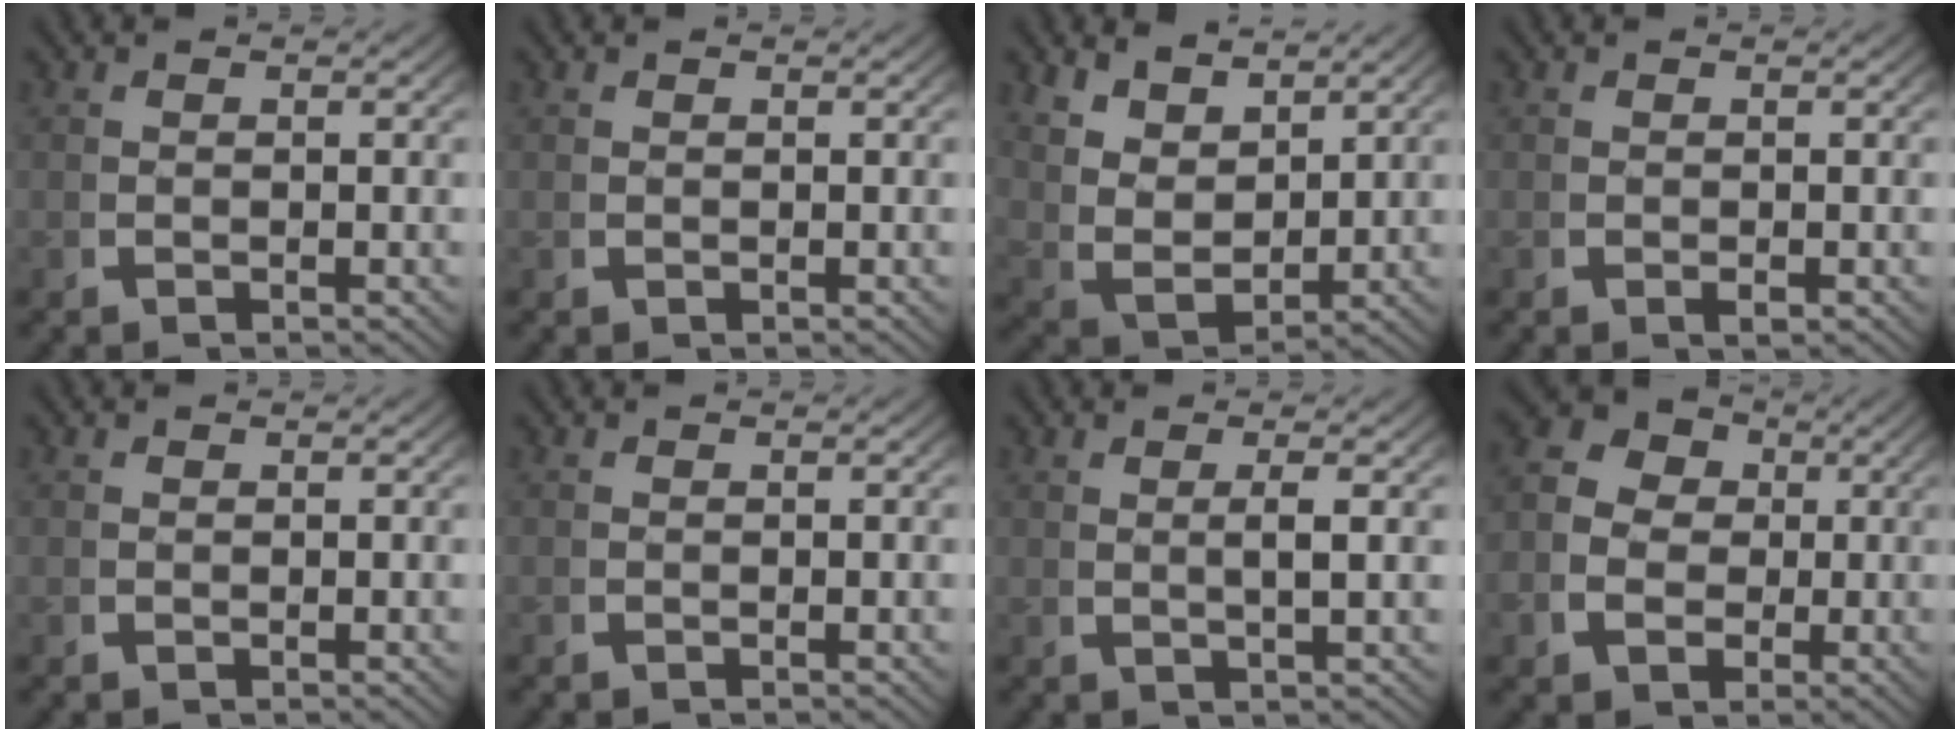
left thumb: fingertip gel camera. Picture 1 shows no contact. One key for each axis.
{"total": 0.0}
{"total": 6.1, "fx": 2.0, "fy": 4.1, "fz": 4.1, "tx": -0.106, "ty": -0.020, "tz": 0.047}
{"total": 0.6, "fx": 0.0, "fy": 0.3, "fz": 0.5, "tx": -0.010, "ty": -0.001, "tz": -0.001}
{"total": 0.0}
{"total": 0.0}
{"total": 2.0, "fx": 1.0, "fy": -0.1, "fz": 1.8, "tx": -0.038, "ty": -0.001, "tz": 0.023}
{"total": 9.1, "fx": 1.3, "fy": 8.0, "fz": 4.1, "tx": -0.086, "ty": -0.001, "tz": 0.008}